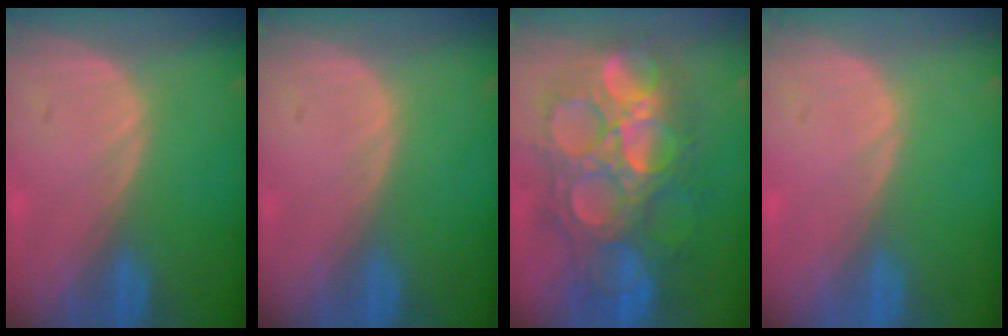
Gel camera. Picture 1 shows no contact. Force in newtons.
{"total": 0.0}
{"total": 13.5, "press": 13.4, "slide": 1.5}
{"total": 0.0}